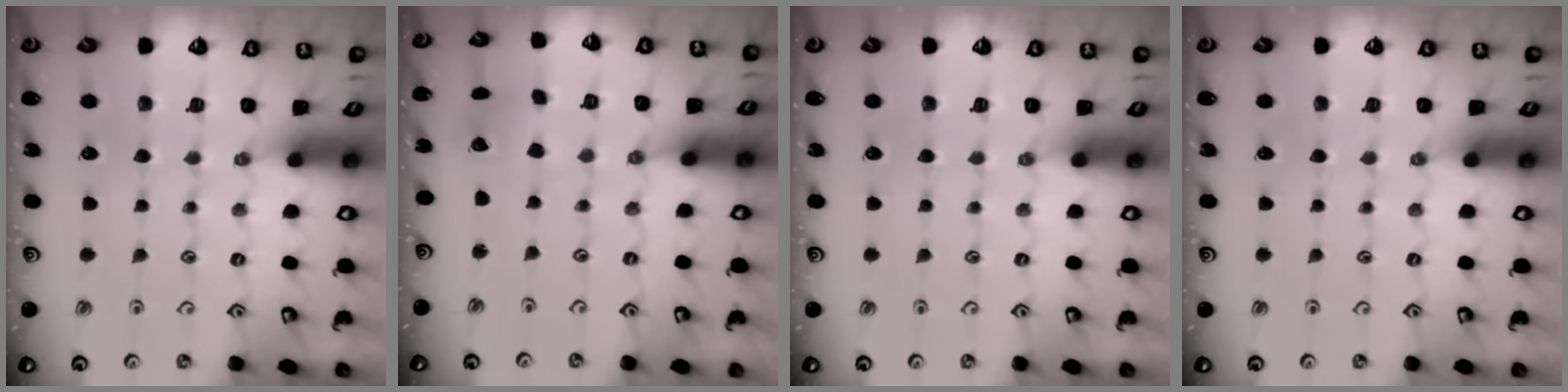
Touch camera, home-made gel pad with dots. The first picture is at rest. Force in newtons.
{"total": 3.6, "press": 3.6, "slide": 0.3}
{"total": 0.0}
{"total": 0.0}